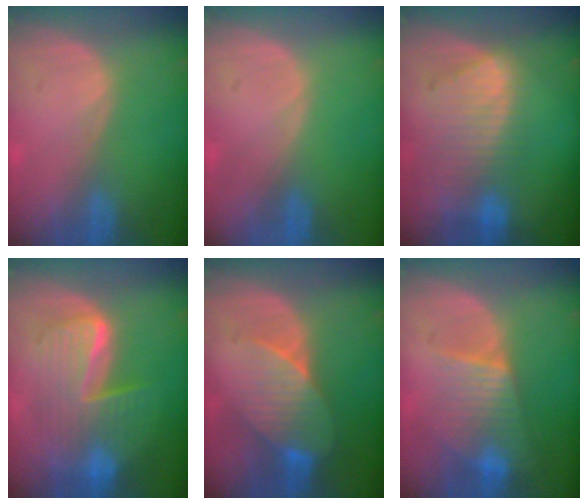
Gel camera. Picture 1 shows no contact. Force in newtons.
{"total": 0.0}
{"total": 8.4, "press": 7.7, "slide": 3.5}
{"total": 9.0, "press": 9.0, "slide": 0.6}
{"total": 8.1, "press": 7.3, "slide": 3.5}
{"total": 6.7, "press": 6.6, "slide": 1.3}